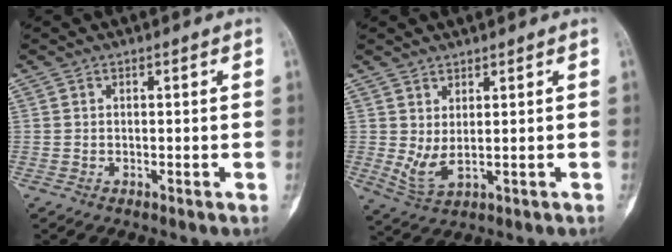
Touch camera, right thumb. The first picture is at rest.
{"total": 4.6, "force": [0.7, 1.4, 4.3], "torque": [-0.097, -0.008, 0.024]}